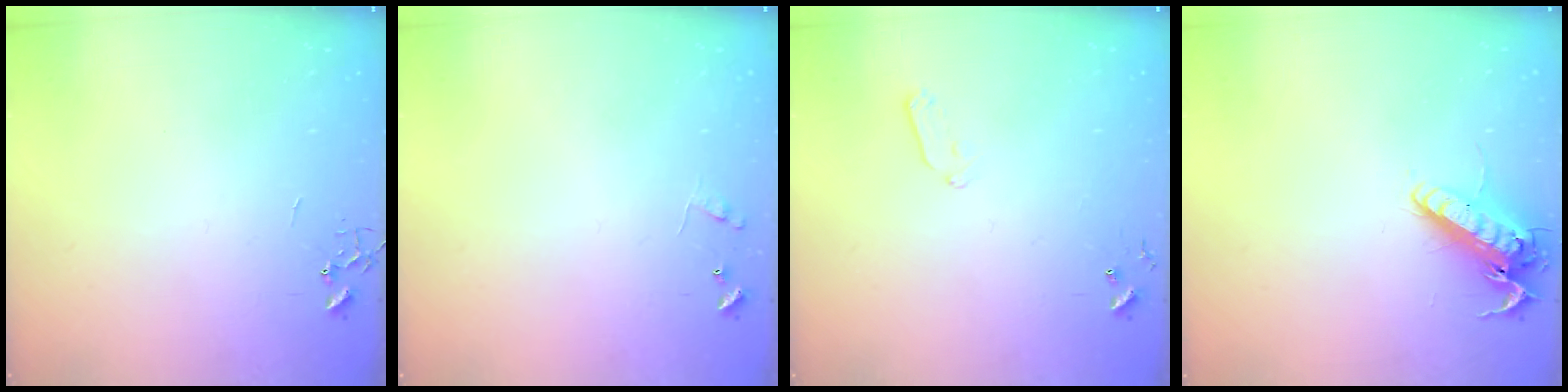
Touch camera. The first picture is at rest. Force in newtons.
{"total": 7.7, "press": 7.7, "slide": 0.3}
{"total": 6.0, "press": 5.9, "slide": 1.0}
{"total": 13.8, "press": 13.7, "slide": 2.0}